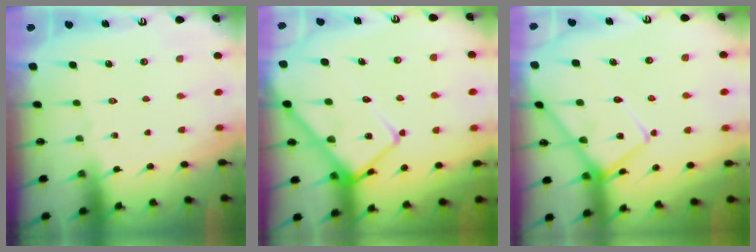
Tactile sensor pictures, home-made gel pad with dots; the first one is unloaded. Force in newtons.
{"total": 14.9, "press": 14.9, "slide": 1.3}
{"total": 11.7, "press": 11.6, "slide": 1.3}